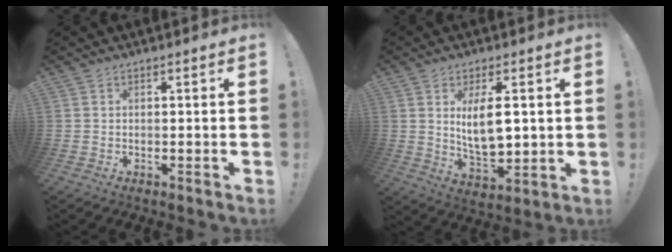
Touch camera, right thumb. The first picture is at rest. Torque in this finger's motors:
{"motor_torque": [-0.24, 0.71, 0.09, 0.37, 0.17]}